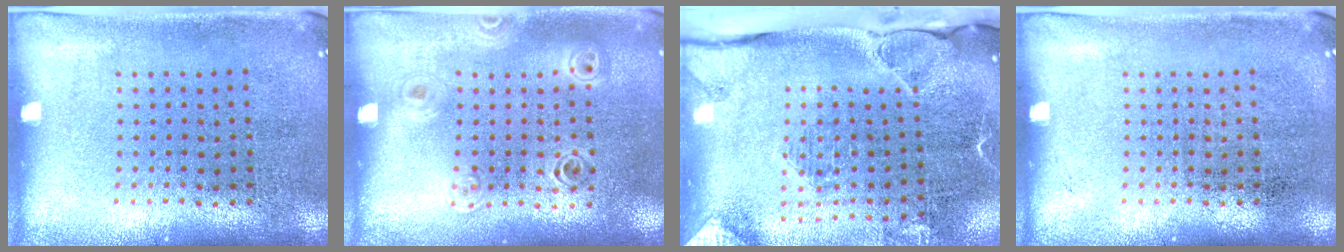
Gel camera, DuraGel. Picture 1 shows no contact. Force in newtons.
{"total": 1.1, "press": 1.1, "slide": 0.2}
{"total": 3.0, "press": 2.3, "slide": 1.9}
{"total": 0.0}